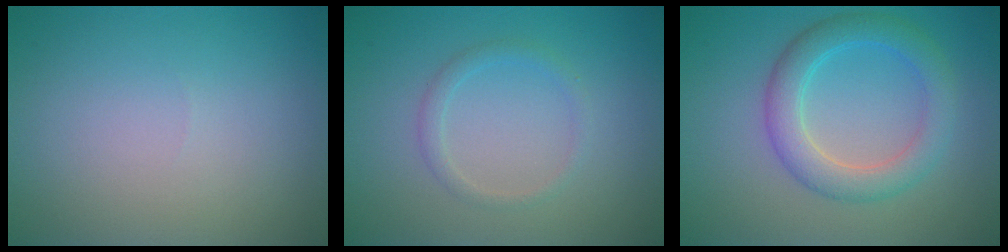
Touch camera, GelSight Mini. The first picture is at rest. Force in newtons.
{"total": 1.4, "press": 1.4, "slide": 0.1}
{"total": 4.2, "press": 4.2, "slide": 0.1}